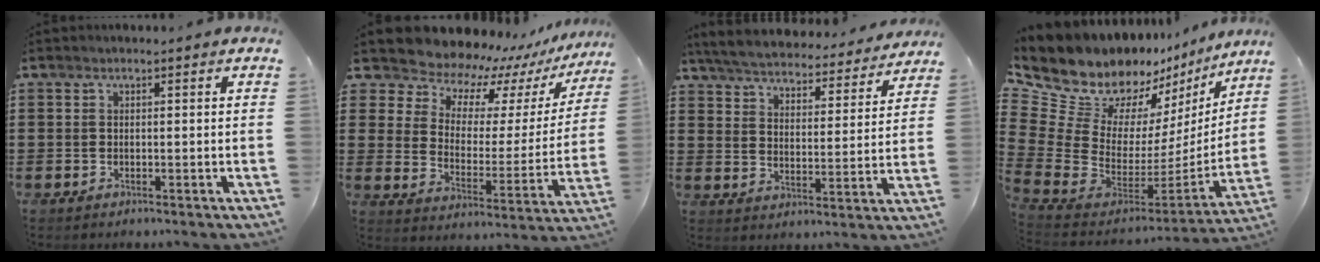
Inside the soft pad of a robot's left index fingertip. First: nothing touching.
{"total": 9.1, "force": [8.7, 2.8, 0.4], "torque": [-0.060, -0.073, 0.152]}
{"total": 5.0, "force": [5.0, -0.1, 0.5], "torque": [-0.038, -0.038, 0.082]}
{"total": 13.7, "force": [9.7, 7.7, 5.9], "torque": [-0.175, -0.089, 0.172]}